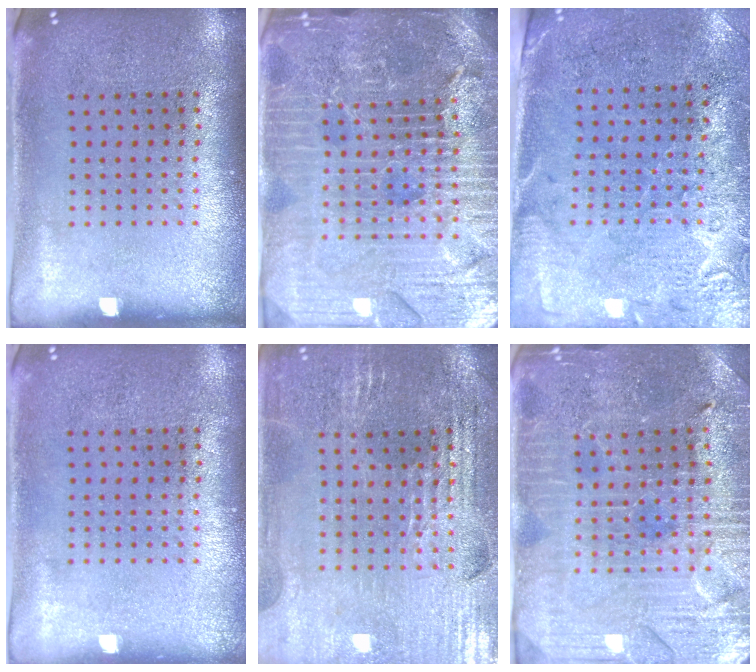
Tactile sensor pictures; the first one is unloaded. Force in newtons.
{"total": 5.5, "press": 4.9, "slide": 2.4}
{"total": 2.7, "press": 2.4, "slide": 1.2}
{"total": 0.0}
{"total": 2.9, "press": 2.8, "slide": 0.5}
{"total": 3.3, "press": 3.2, "slide": 0.5}